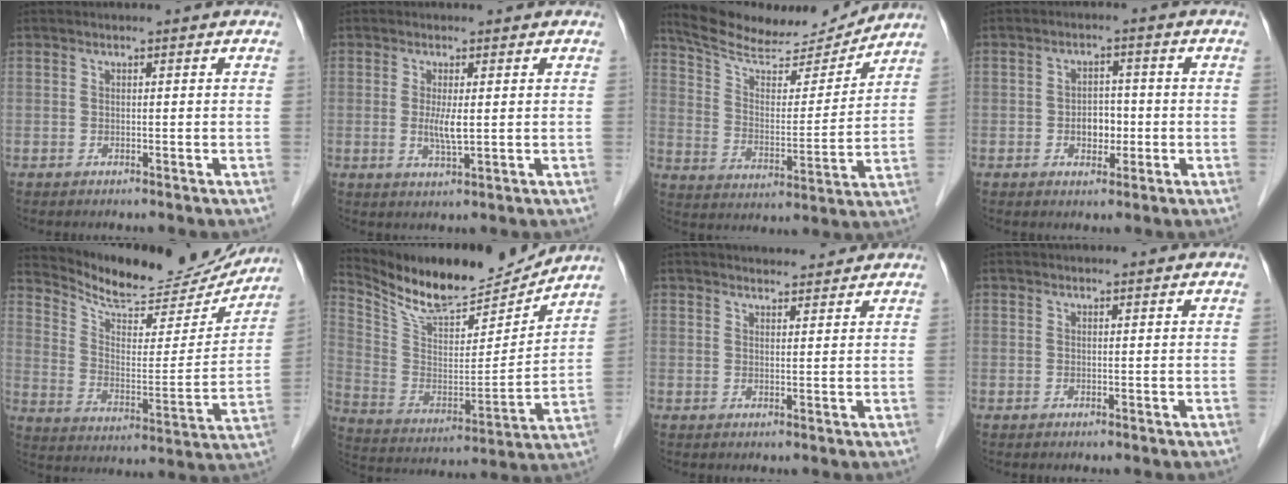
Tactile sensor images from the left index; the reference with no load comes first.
{"total": 3.0, "force": [0.2, 0.4, 3.0], "torque": [-0.062, -0.007, 0.006]}
{"total": 15.7, "force": [14.8, 2.2, 4.9], "torque": [-0.087, -0.009, 0.241]}
{"total": 3.7, "force": [-0.8, 2.5, 2.6], "torque": [-0.038, 0.007, -0.010]}
{"total": 19.3, "force": [18.3, 4.0, 4.4], "torque": [-0.072, -0.036, 0.261]}
{"total": 16.8, "force": [15.6, 3.1, 5.4], "torque": [-0.114, -0.017, 0.269]}
{"total": 4.8, "force": [4.6, 0.8, 1.0], "torque": [-0.014, 0.015, 0.061]}
{"total": 0.6, "force": [0.6, 0.0, 0.1], "torque": [-0.005, 0.005, 0.010]}